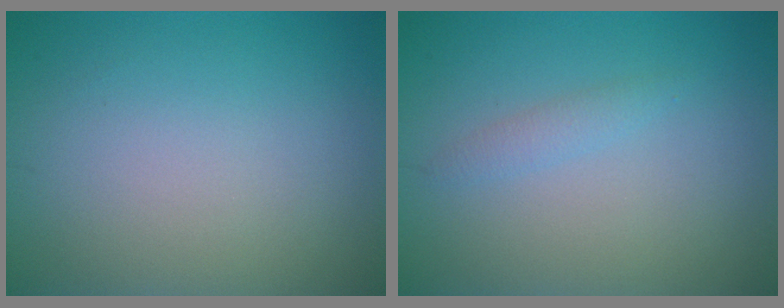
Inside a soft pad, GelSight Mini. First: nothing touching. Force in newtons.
{"total": 1.1, "press": 1.1, "slide": 0.0}